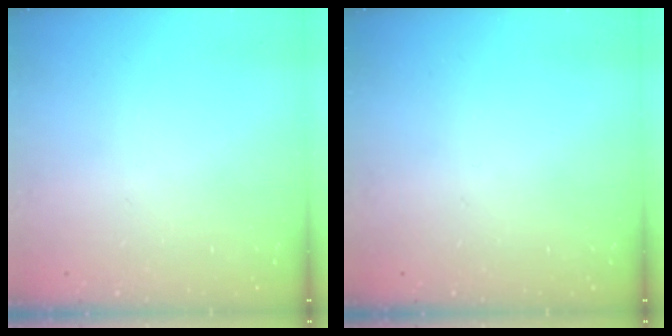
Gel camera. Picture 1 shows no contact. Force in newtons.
{"total": 0.0}